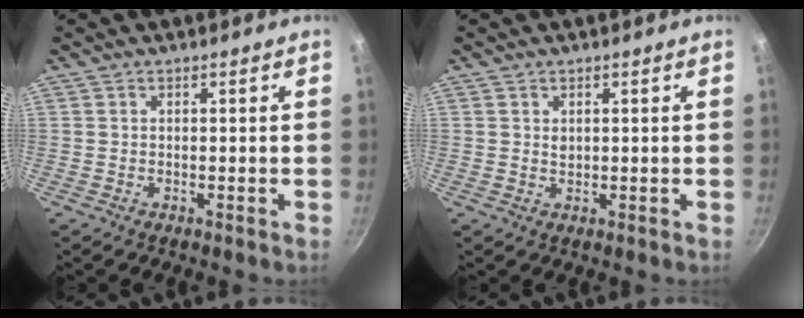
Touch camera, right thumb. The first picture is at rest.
{"total": 1.2, "force": [0.5, 0.9, 0.7], "torque": [-0.008, -0.005, 0.011]}